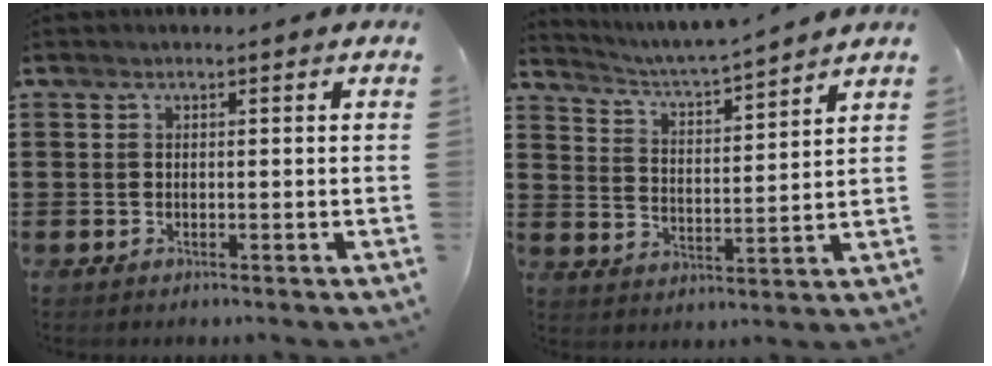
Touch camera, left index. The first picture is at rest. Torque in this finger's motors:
{"motor_torque": [1.14, -1.00, 0.24, 0.09]}